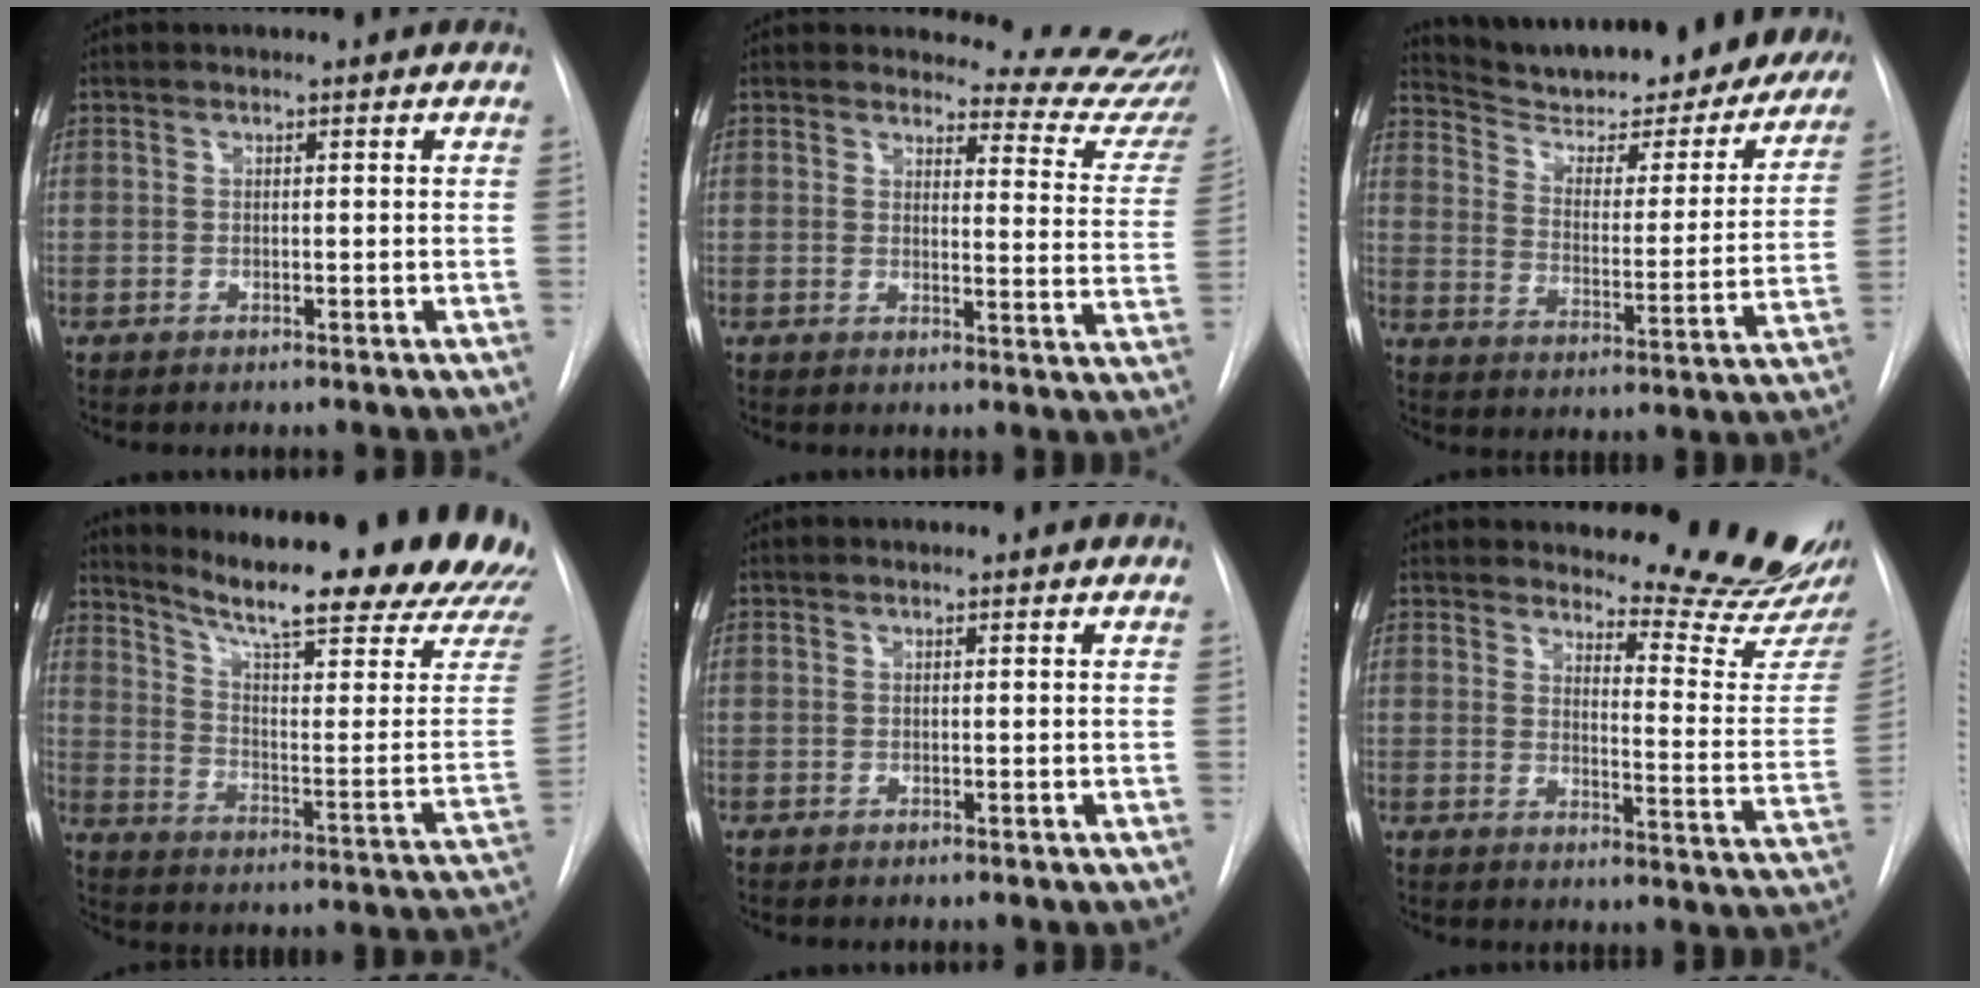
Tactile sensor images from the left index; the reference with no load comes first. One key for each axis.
{"total": 13.5, "fx": 13.4, "fy": 1.8, "fz": 0.9, "tx": 0.022, "ty": -0.108, "tz": 0.119}
{"total": 27.6, "fx": 25.1, "fy": 5.9, "fz": 9.9, "tx": -0.154, "ty": -0.053, "tz": 0.327}
{"total": 27.0, "fx": 23.0, "fy": 2.1, "fz": 14.0, "tx": -0.217, "ty": -0.090, "tz": 0.297}
{"total": 0.0}
{"total": 14.5, "fx": 13.8, "fy": -0.2, "fz": 4.5, "tx": -0.056, "ty": -0.116, "tz": 0.162}